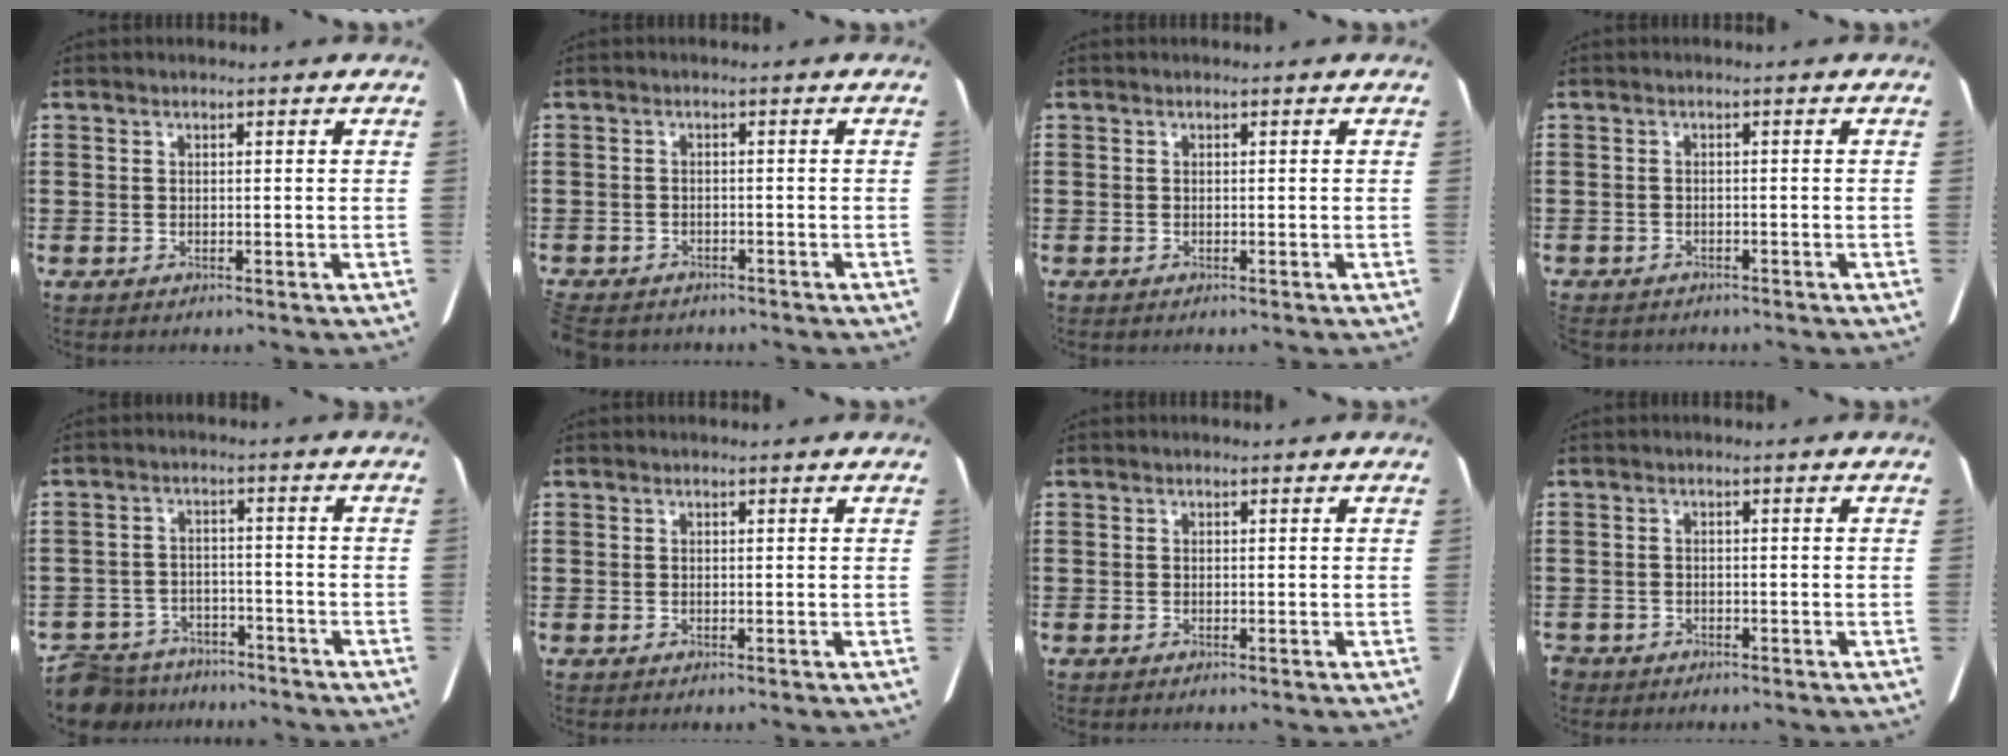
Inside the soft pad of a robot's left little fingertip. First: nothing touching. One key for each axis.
{"total": 1.5, "fx": -1.5, "fy": 0.2, "fz": 0.0, "tx": -0.006, "ty": 0.001, "tz": -0.033}
{"total": 0.0}
{"total": 1.0, "fx": -1.0, "fy": 0.2, "fz": 0.0, "tx": -0.004, "ty": 0.000, "tz": -0.021}
{"total": 5.3, "fx": -5.1, "fy": 1.2, "fz": 0.5, "tx": -0.027, "ty": 0.011, "tz": -0.109}
{"total": 0.0}
{"total": 0.0}
{"total": 1.1, "fx": -1.0, "fy": 0.3, "fz": -0.1, "tx": -0.003, "ty": 0.003, "tz": -0.023}